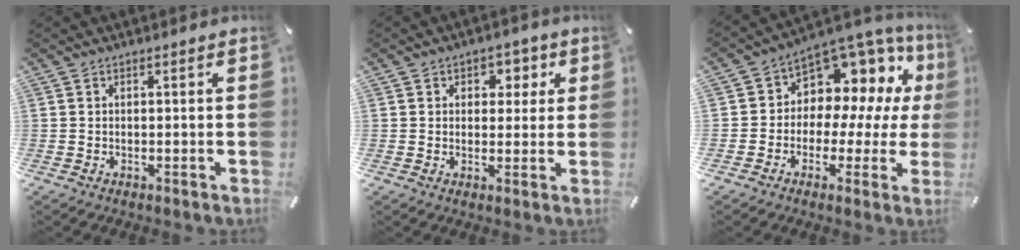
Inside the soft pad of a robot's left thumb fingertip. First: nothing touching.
{"total": 4.3, "force": [1.0, 3.9, 1.6], "torque": [-0.002, -0.003, 0.006]}
{"total": 8.3, "force": [3.7, 6.7, 3.1], "torque": [-0.060, -0.059, 0.071]}